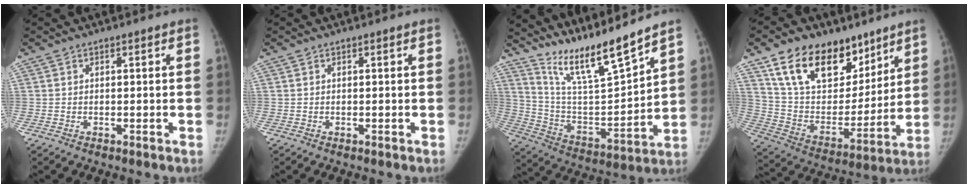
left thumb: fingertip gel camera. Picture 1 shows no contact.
{"total": 0.0}
{"total": 15.5, "force": [13.4, 0.8, 7.6], "torque": [-0.120, -0.085, 0.259]}
{"total": 23.0, "force": [14.4, 13.8, 11.5], "torque": [-0.151, -0.045, 0.256]}